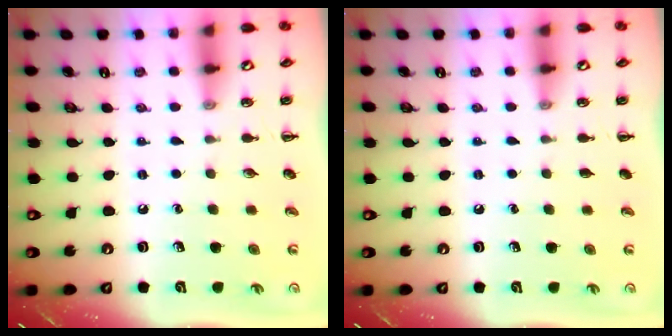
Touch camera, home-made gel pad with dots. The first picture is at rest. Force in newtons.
{"total": 0.0}